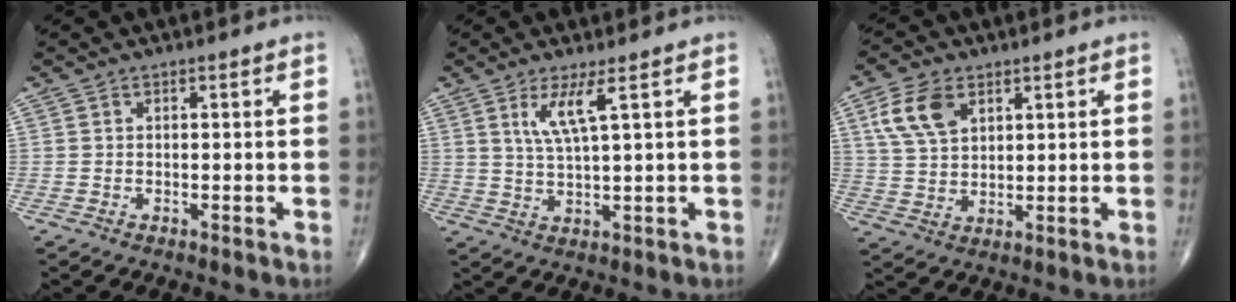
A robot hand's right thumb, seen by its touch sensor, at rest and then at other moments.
{"total": 5.1, "force": [2.4, 0.2, 4.5], "torque": [-0.100, -0.022, 0.054]}
{"total": 8.6, "force": [3.8, 5.2, 5.7], "torque": [-0.103, -0.008, 0.078]}